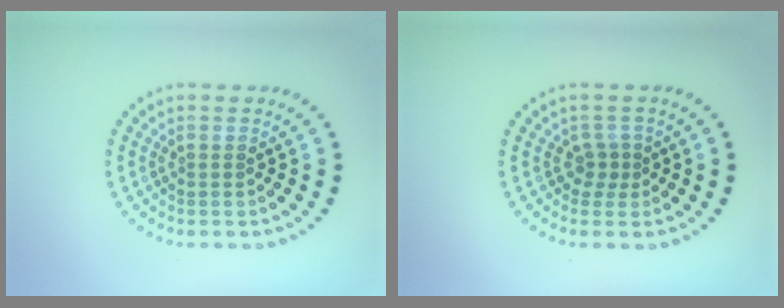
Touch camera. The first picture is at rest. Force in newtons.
{"total": 1.4, "press": 1.0, "slide": 0.9}